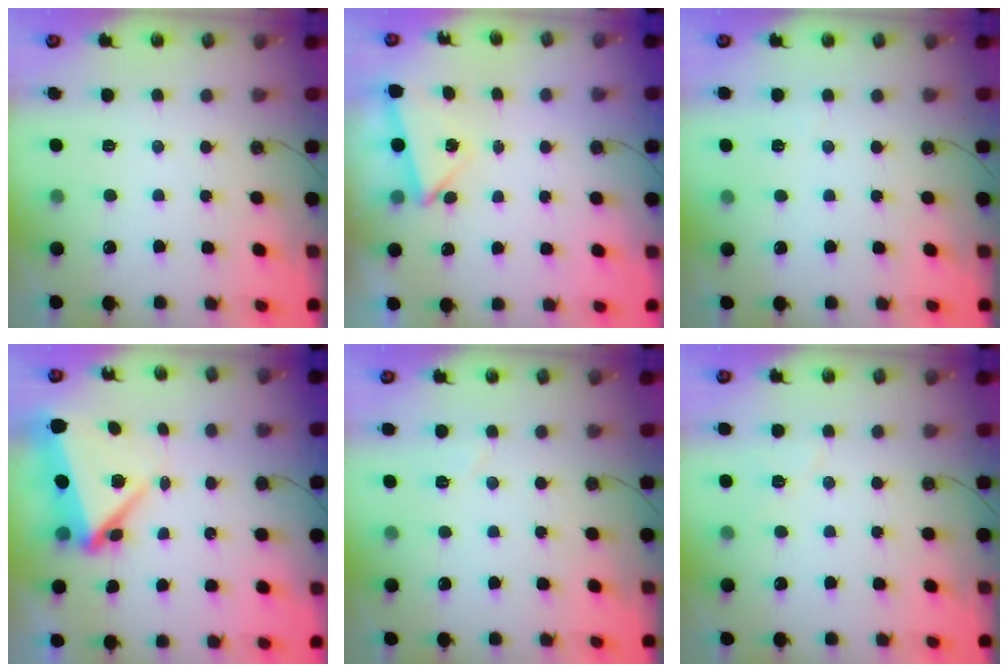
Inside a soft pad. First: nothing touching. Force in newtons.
{"total": 2.9, "press": 2.7, "slide": 1.2}
{"total": 9.9, "press": 1.4, "slide": 9.8}
{"total": 7.0, "press": 6.8, "slide": 1.8}
{"total": 3.9, "press": 3.8, "slide": 1.2}
{"total": 7.7, "press": 3.2, "slide": 7.0}